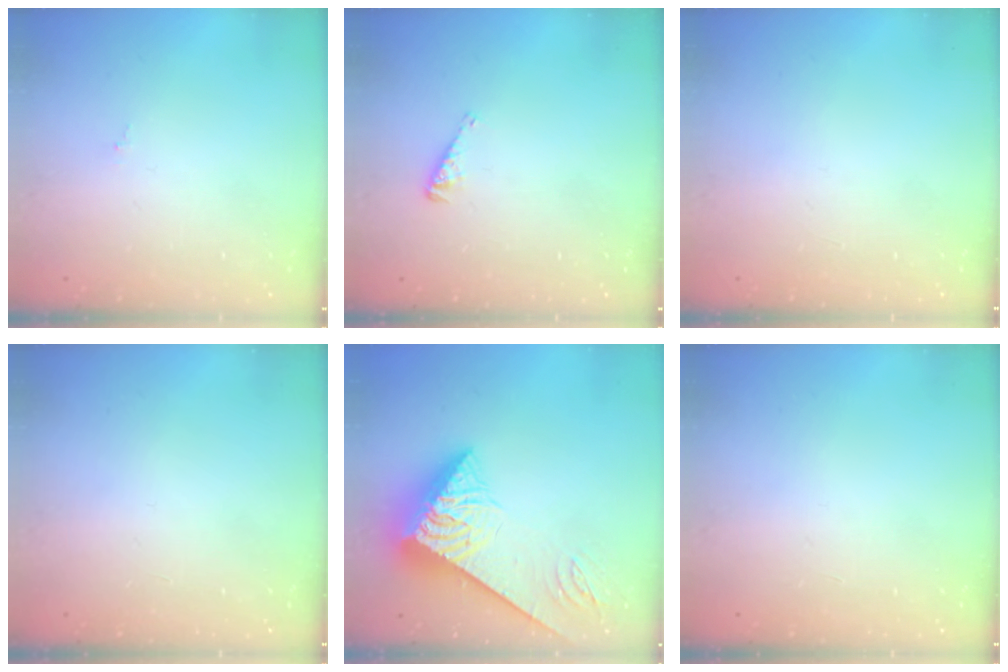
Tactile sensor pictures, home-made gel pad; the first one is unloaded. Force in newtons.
{"total": 3.8, "press": 3.8, "slide": 0.5}
{"total": 0.0}
{"total": 0.0}
{"total": 8.4, "press": 8.3, "slide": 1.1}
{"total": 0.0}